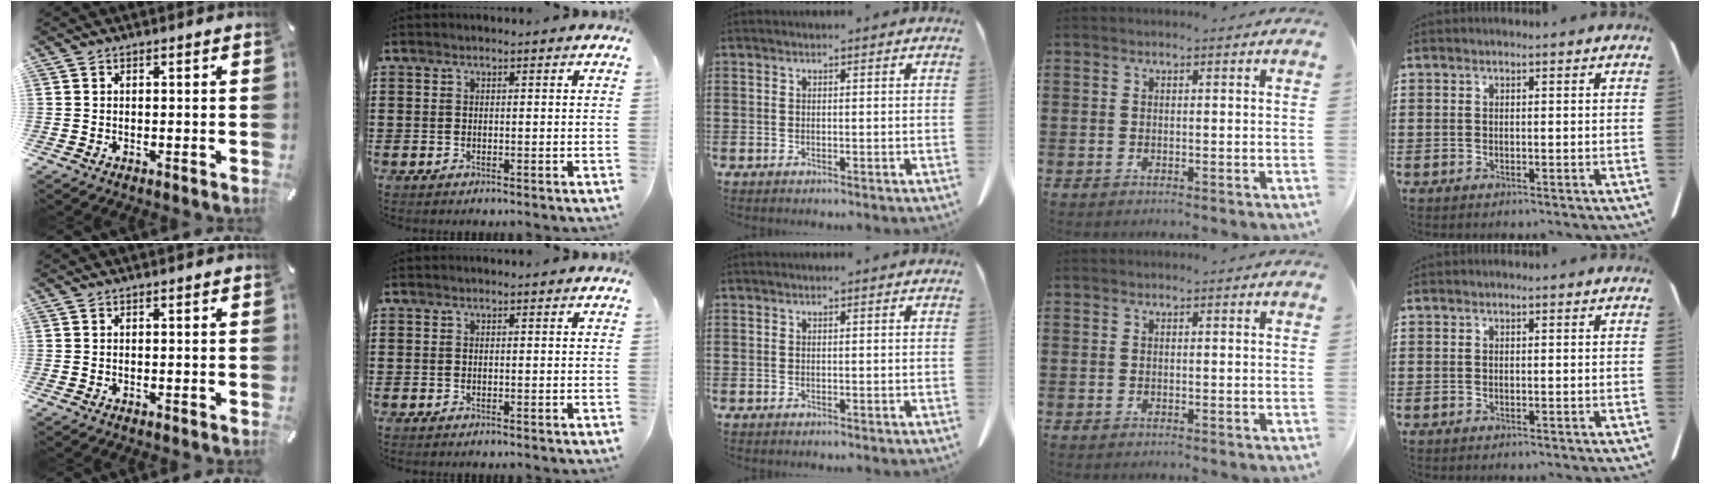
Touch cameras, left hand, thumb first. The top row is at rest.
{}